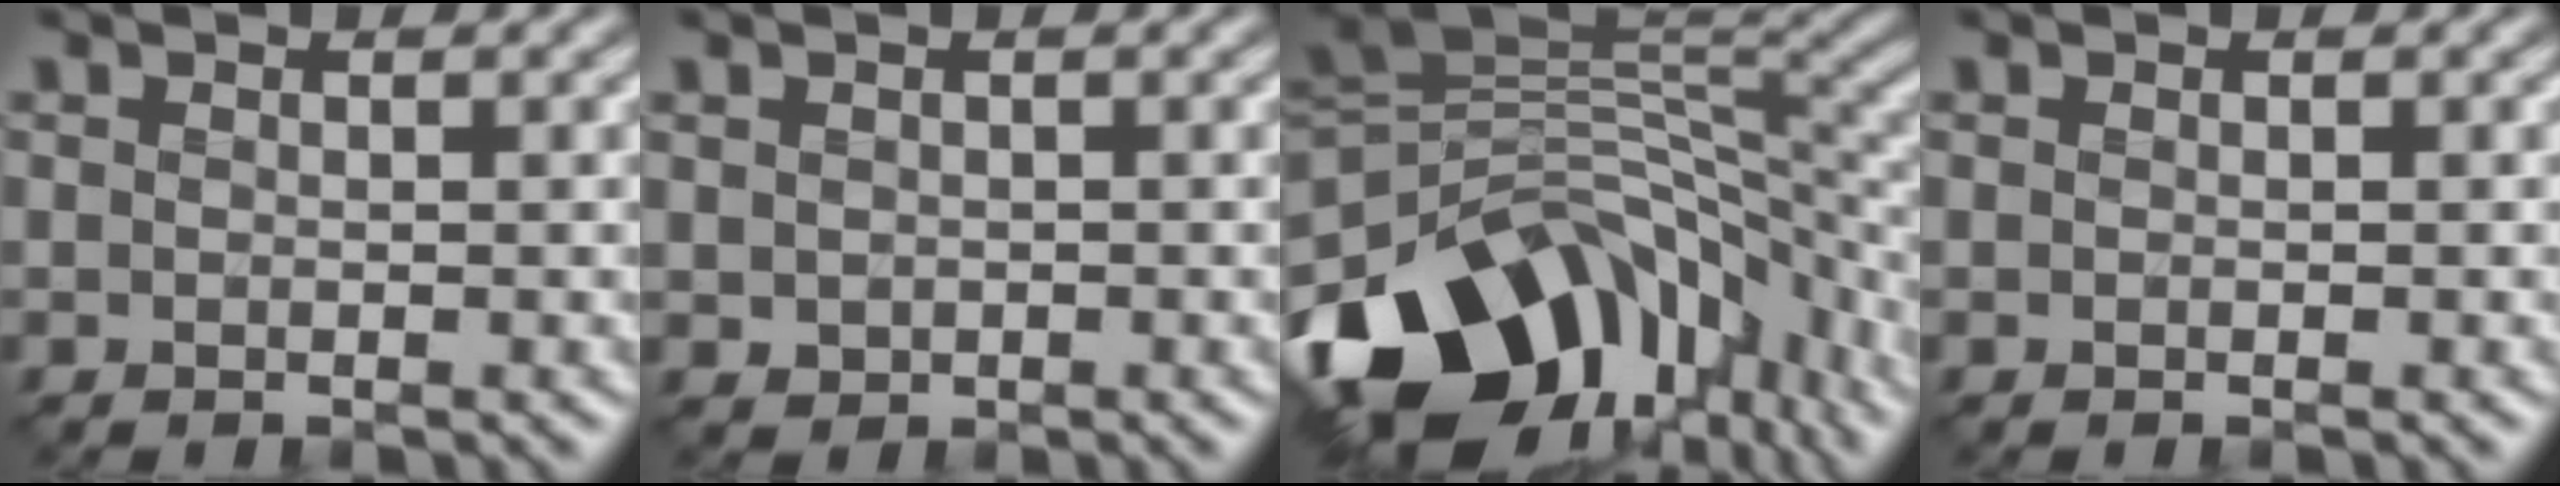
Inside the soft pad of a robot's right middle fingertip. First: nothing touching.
{"total": 0.9, "force": [0.0, 0.8, 0.2], "torque": [-0.008, -0.004, 0.002]}
{"total": 15.9, "force": [-7.5, 10.3, 9.4], "torque": [-0.193, -0.012, -0.115]}
{"total": 0.0}